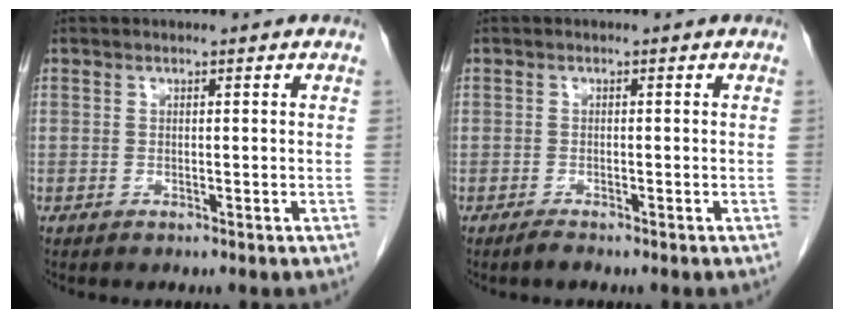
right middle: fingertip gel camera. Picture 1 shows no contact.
{"total": 1.1, "force": [-1.0, 0.2, 0.5], "torque": [-0.014, -0.003, -0.017]}